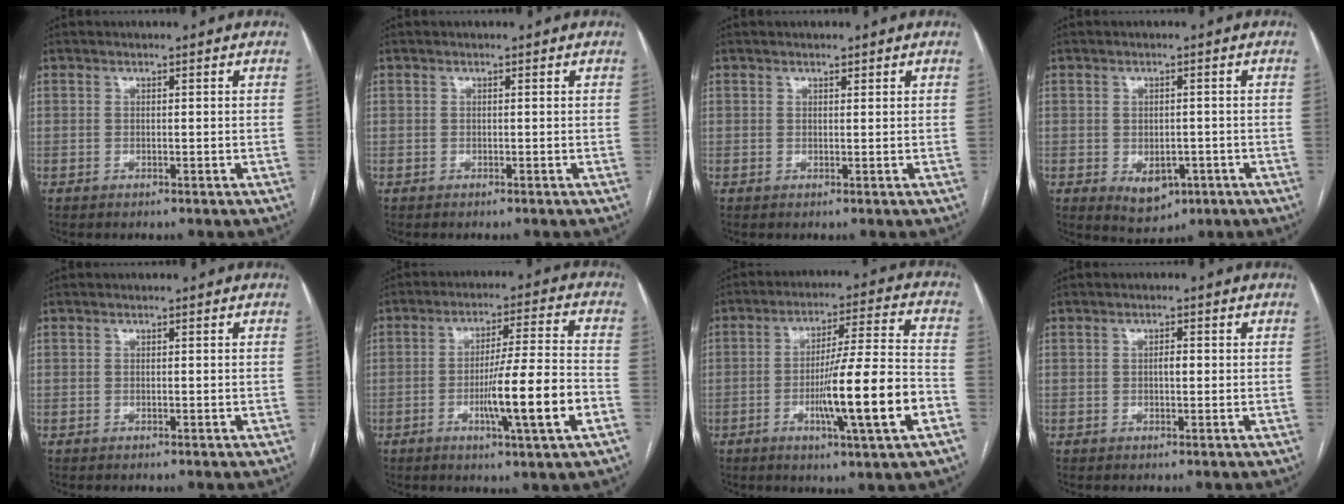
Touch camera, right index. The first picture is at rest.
{"total": 0.0}
{"total": 0.7, "force": [0.5, 0.3, 0.3], "torque": [-0.009, -0.001, 0.007]}
{"total": 5.3, "force": [-2.0, 3.5, 3.4], "torque": [-0.048, -0.003, -0.014]}
{"total": 0.0}
{"total": 12.7, "force": [-4.0, -0.3, 12.0], "torque": [-0.199, -0.006, -0.066]}
{"total": 15.2, "force": [-4.8, -0.1, 14.5], "torque": [-0.242, -0.007, -0.076]}
{"total": 1.6, "force": [0.1, 0.7, 1.4], "torque": [-0.024, 0.003, 0.001]}